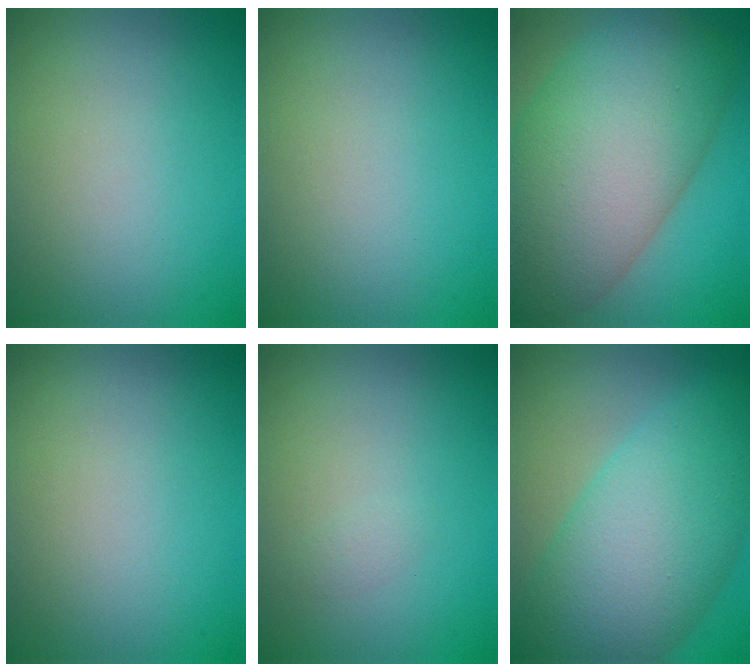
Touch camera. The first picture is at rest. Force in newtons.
{"total": 0.0}
{"total": 15.7, "press": 15.6, "slide": 0.7}
{"total": 0.0}
{"total": 0.6, "press": 0.6, "slide": 0.1}
{"total": 11.4, "press": 11.4, "slide": 0.3}